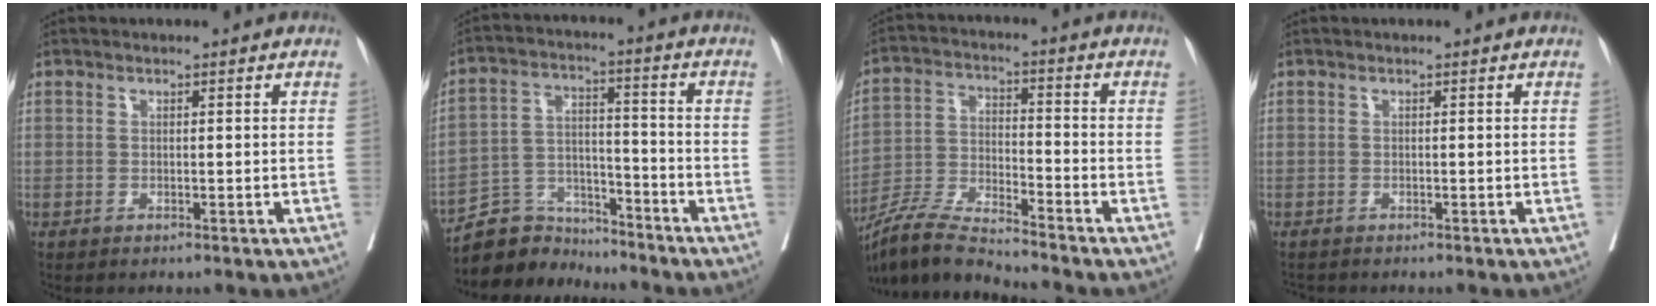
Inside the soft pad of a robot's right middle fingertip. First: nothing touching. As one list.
[{"total": 8.4, "force": [-8.0, 2.6, -0.3], "torque": [0.006, 0.029, -0.148]}, {"total": 9.3, "force": [-8.8, -0.2, 2.9], "torque": [-0.060, -0.008, -0.169]}, {"total": 0.8, "force": [-0.7, 0.2, 0.0], "torque": [-0.006, -0.002, -0.016]}]